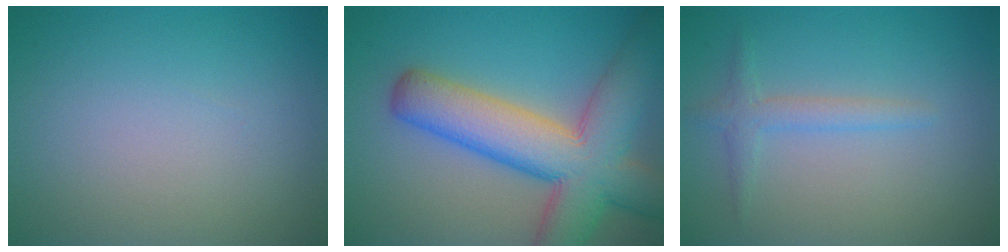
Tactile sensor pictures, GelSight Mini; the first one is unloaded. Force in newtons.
{"total": 10.8, "press": 10.8, "slide": 0.5}
{"total": 1.8, "press": 1.8, "slide": 0.1}